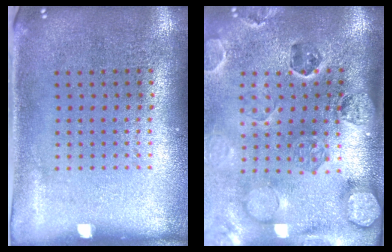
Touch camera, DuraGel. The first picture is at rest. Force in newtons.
{"total": 2.8, "press": 2.7, "slide": 0.7}